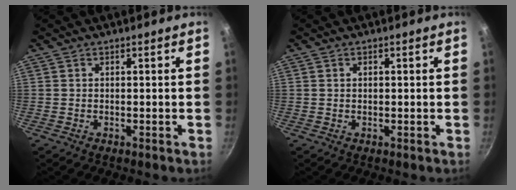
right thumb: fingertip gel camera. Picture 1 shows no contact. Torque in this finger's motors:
{"motor_torque": [-0.06, -0.09, -0.55, 0.11, -0.02]}